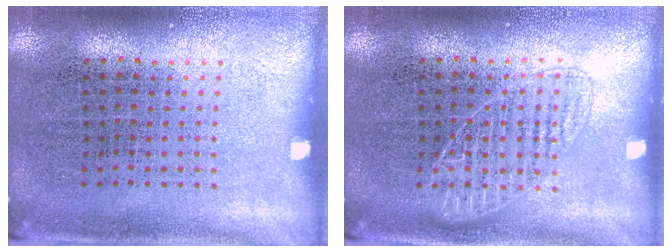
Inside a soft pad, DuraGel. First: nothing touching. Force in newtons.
{"total": 1.8, "press": 1.8, "slide": 0.3}